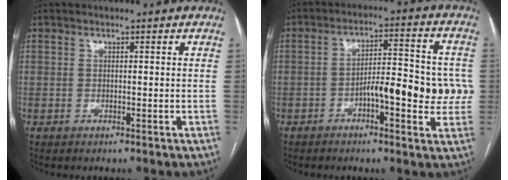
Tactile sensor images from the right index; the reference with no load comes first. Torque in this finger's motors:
{"motor_torque": [0.91, 0.71, 0.18, 0.03]}